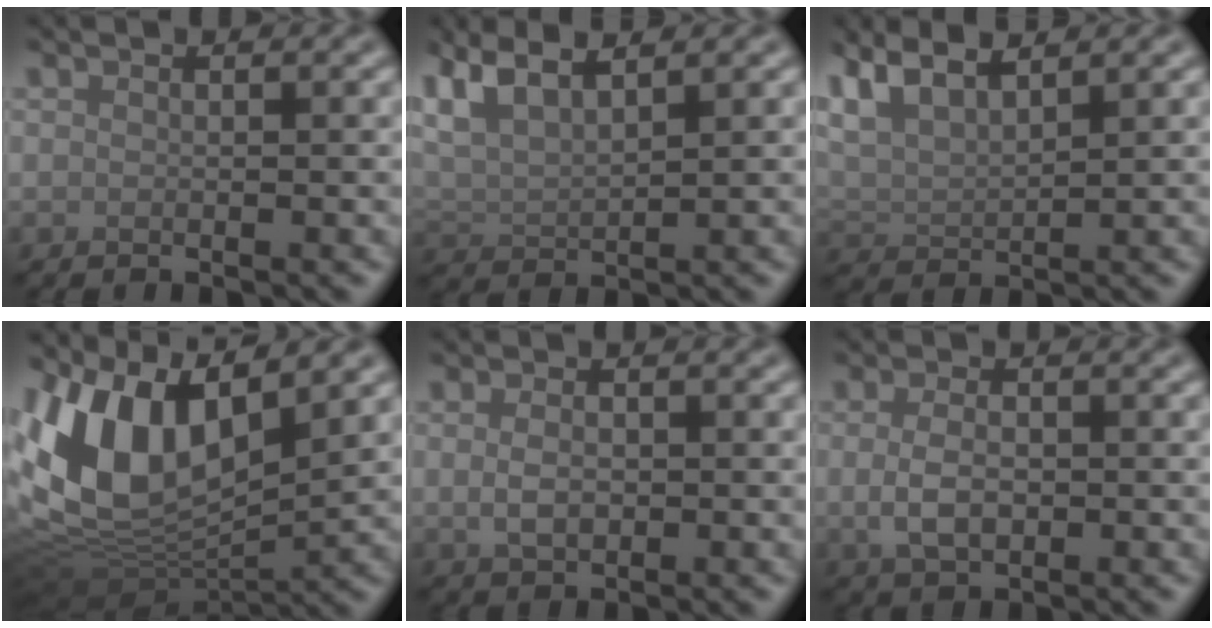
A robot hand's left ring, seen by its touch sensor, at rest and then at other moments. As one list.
[{"total": 4.2, "force": [3.2, 1.2, 2.5], "torque": [-0.062, 0.016, 0.059]}, {"total": 4.6, "force": [3.6, 1.3, 2.5], "torque": [-0.064, 0.014, 0.065]}, {"total": 11.1, "force": [3.3, 5.5, 9.0], "torque": [-0.189, 0.000, 0.058]}, {"total": 2.0, "force": [0.0, 1.3, 1.6], "torque": [-0.033, -0.001, 0.001]}, {"total": 2.9, "force": [-0.2, 1.7, 2.3], "torque": [-0.049, -0.004, -0.003]}]